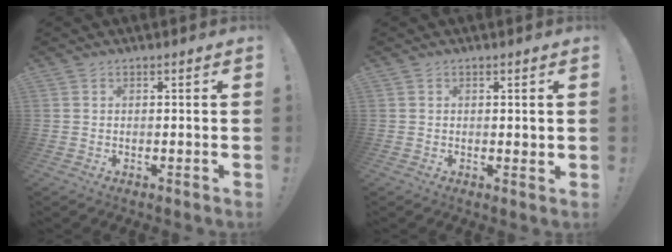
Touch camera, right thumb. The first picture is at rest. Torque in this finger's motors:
{"motor_torque": [-0.21, 0.03, -0.06, 0.28, 0.00]}